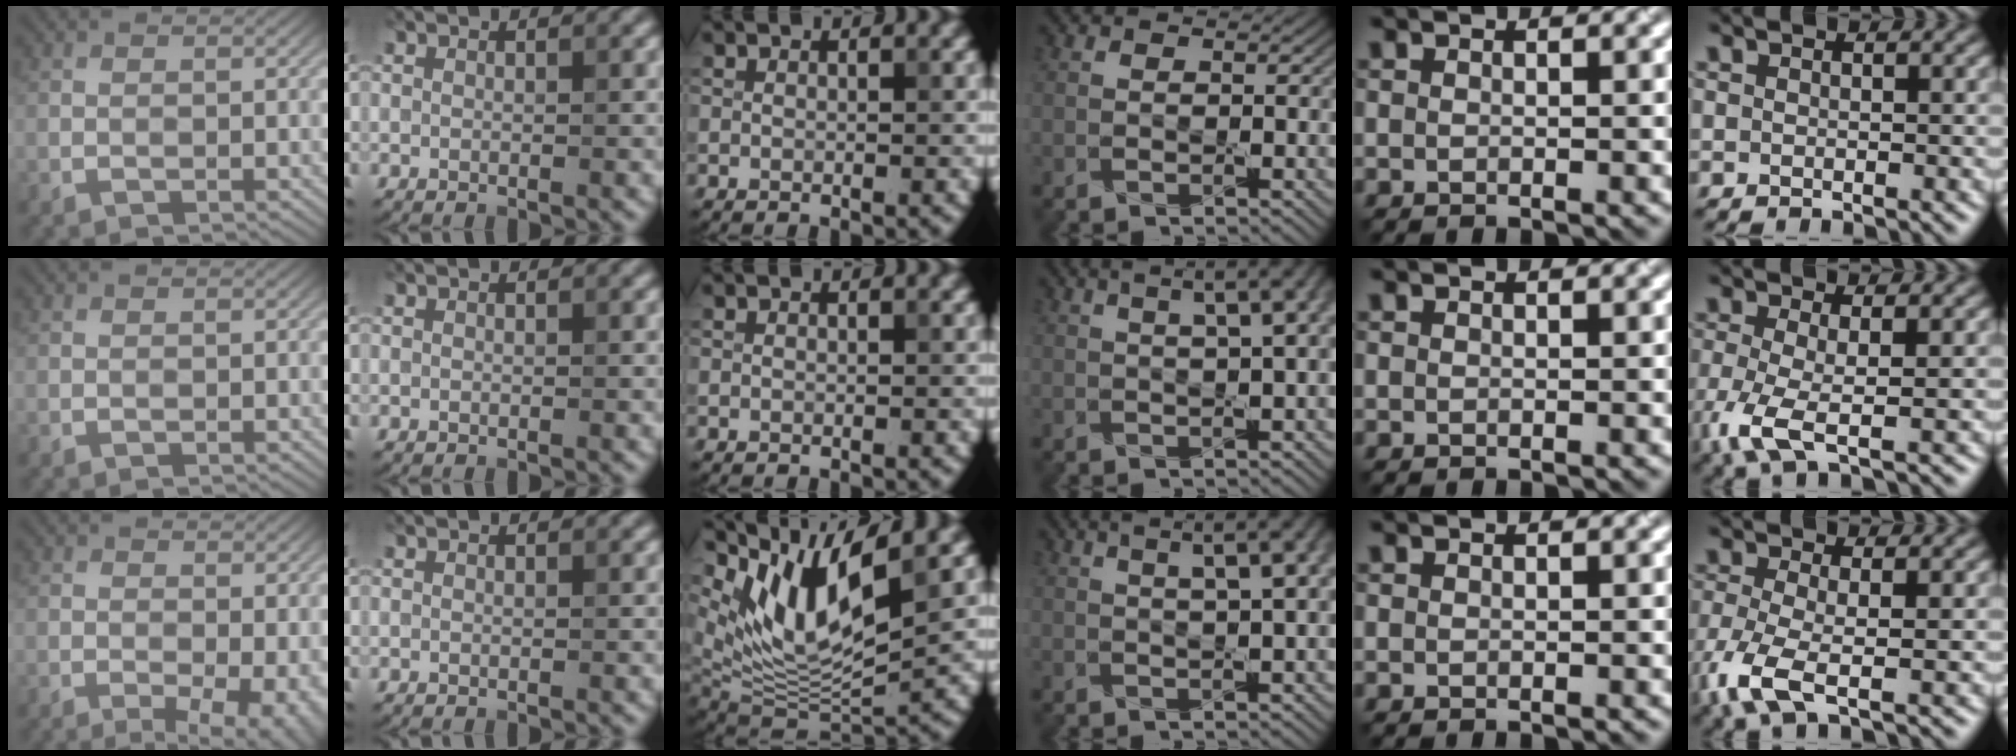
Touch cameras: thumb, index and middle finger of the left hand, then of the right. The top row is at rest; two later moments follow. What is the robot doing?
{"motion": "pour", "object": "sugar"}